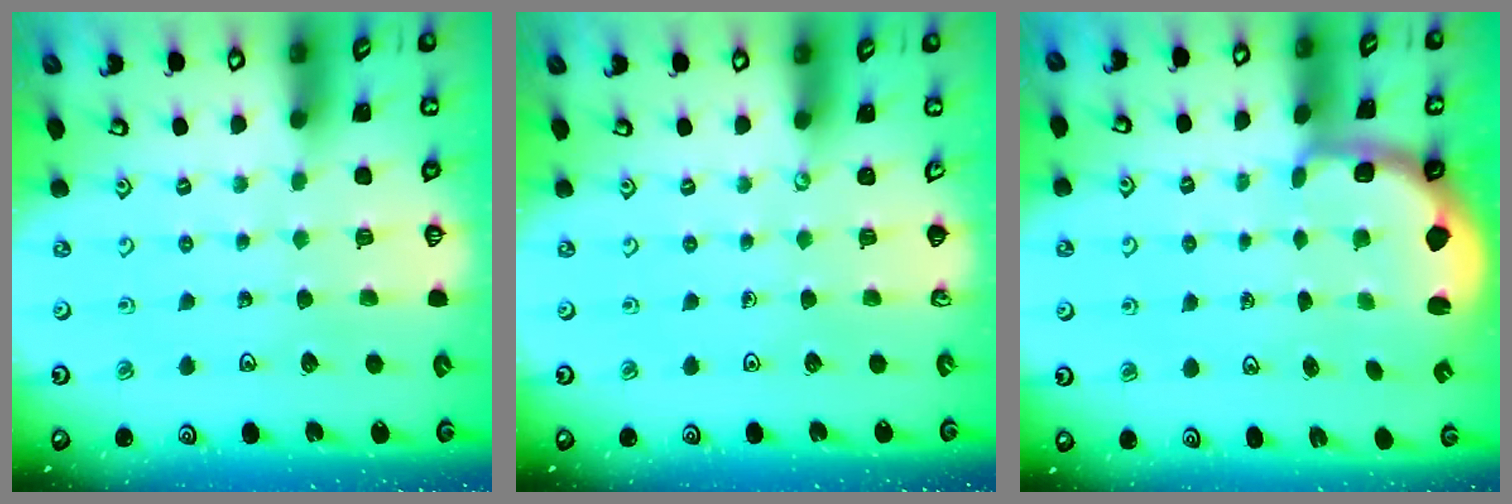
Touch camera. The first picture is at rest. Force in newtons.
{"total": 0.0}
{"total": 2.3, "press": 1.3, "slide": 1.8}